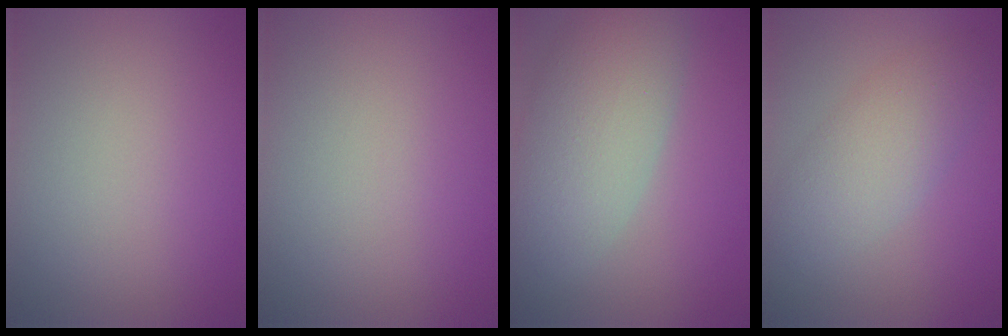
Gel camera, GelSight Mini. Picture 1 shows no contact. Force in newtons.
{"total": 0.0}
{"total": 6.9, "press": 6.9, "slide": 0.6}
{"total": 4.0, "press": 4.0, "slide": 0.2}